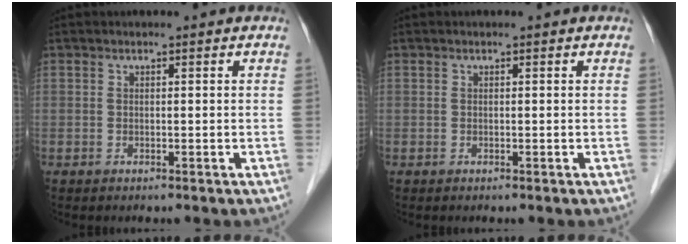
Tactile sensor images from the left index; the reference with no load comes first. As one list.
[{"total": 0.0}]